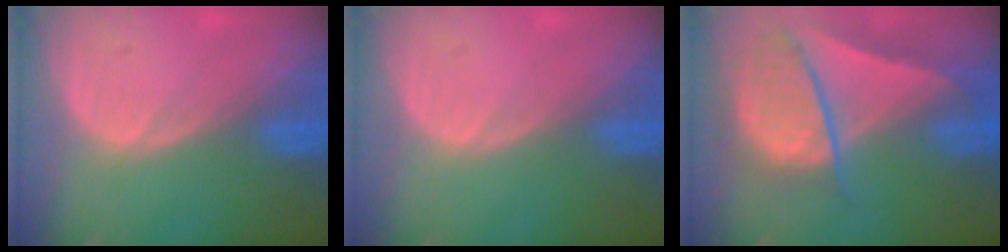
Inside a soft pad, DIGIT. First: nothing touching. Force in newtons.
{"total": 0.0}
{"total": 9.6, "press": 8.2, "slide": 5.0}